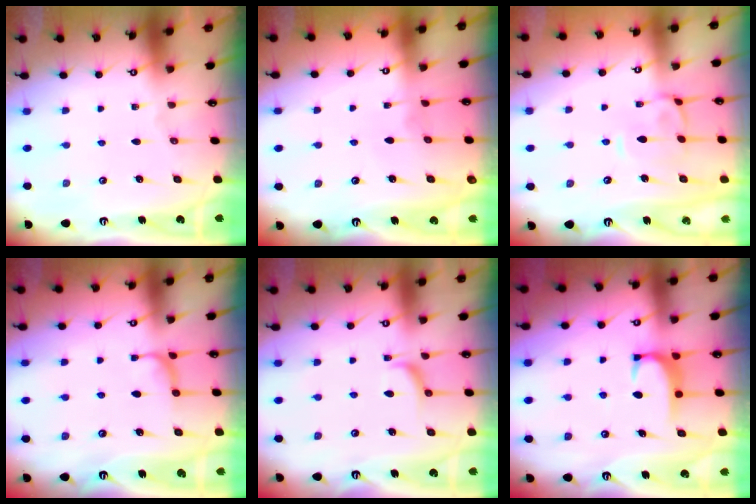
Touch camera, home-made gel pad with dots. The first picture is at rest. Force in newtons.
{"total": 2.3, "press": 2.3, "slide": 0.3}
{"total": 2.0, "press": 1.6, "slide": 1.1}
{"total": 0.8, "press": 0.4, "slide": 0.7}
{"total": 2.2, "press": 2.1, "slide": 0.7}
{"total": 1.9, "press": 1.9, "slide": 0.5}